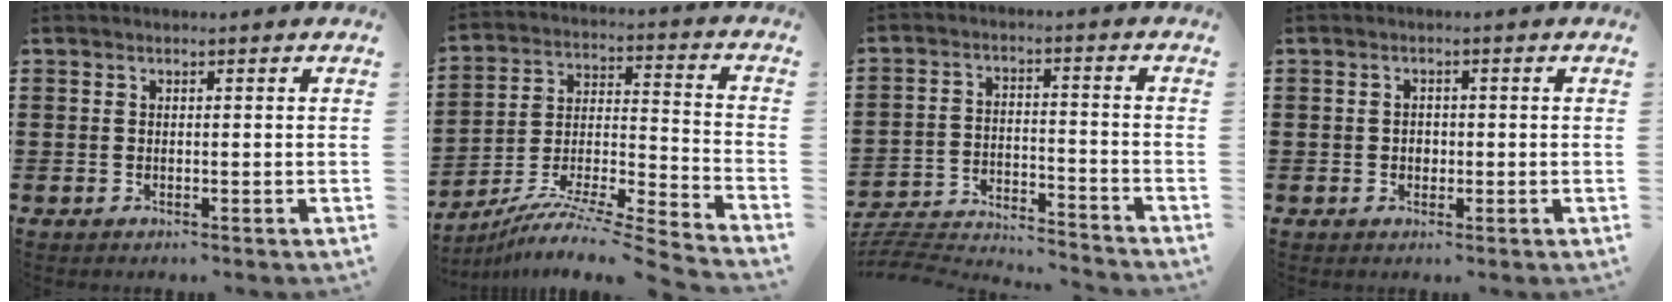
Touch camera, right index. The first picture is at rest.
{"total": 8.5, "force": [-7.5, -0.4, 4.0], "torque": [-0.071, -0.006, -0.157]}
{"total": 4.6, "force": [-4.5, 0.4, 0.8], "torque": [-0.030, -0.008, -0.098]}
{"total": 1.4, "force": [-0.2, 1.2, 0.8], "torque": [-0.016, 0.005, -0.005]}